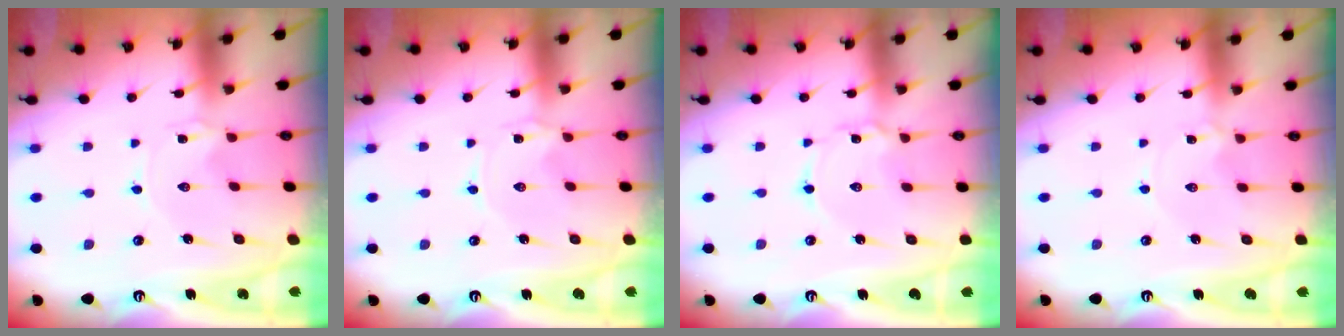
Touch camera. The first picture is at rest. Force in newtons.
{"total": 0.0}
{"total": 2.4, "press": 2.4, "slide": 0.1}
{"total": 0.0}